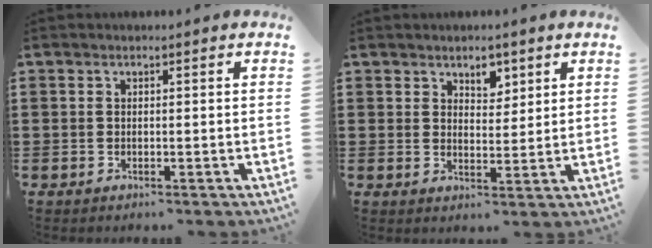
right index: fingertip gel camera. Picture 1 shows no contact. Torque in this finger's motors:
{"motor_torque": [0.04, -0.01, 0.02, 0.01]}